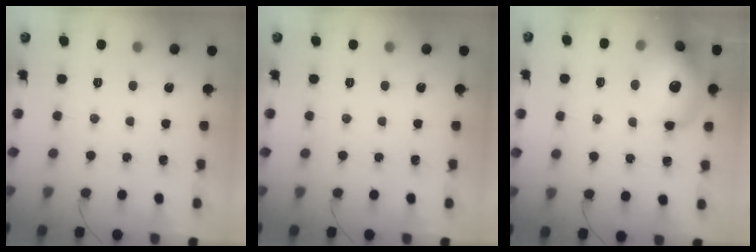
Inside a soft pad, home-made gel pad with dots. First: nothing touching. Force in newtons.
{"total": 0.0}
{"total": 17.4, "press": 15.7, "slide": 7.3}